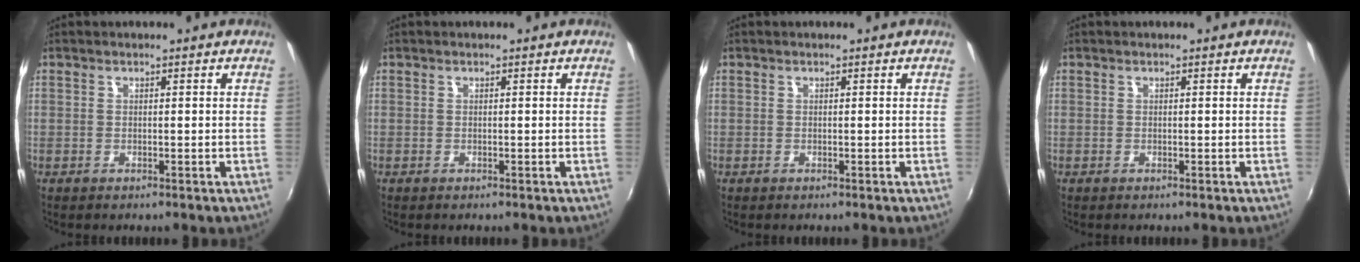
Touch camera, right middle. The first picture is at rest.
{"total": 0.0}
{"total": 0.0}
{"total": 0.0}